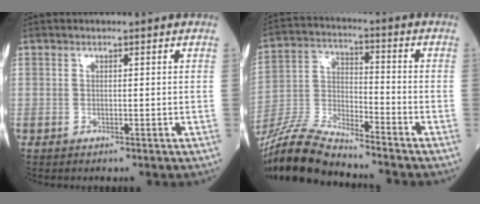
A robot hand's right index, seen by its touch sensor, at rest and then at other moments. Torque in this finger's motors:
{"motor_torque": [0.19, -0.43, 0.12, 0.08]}